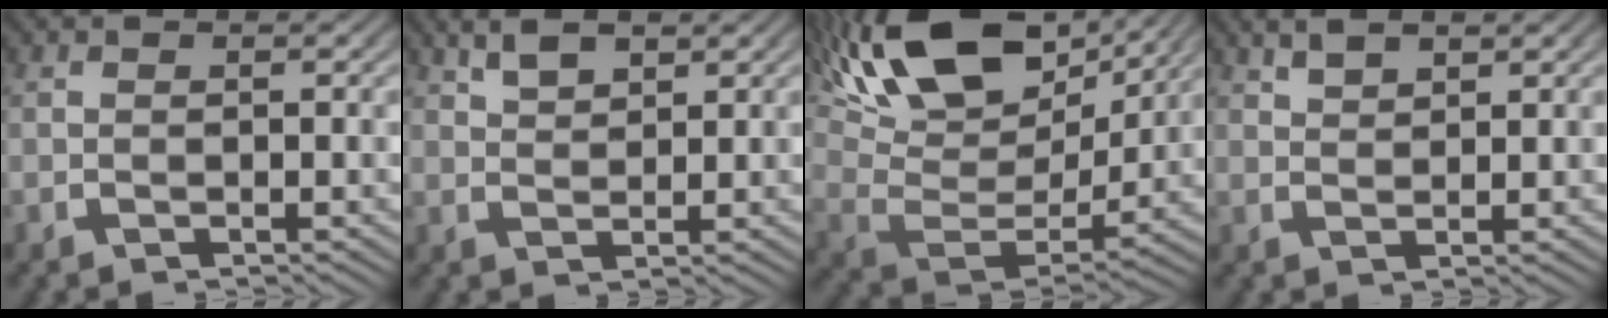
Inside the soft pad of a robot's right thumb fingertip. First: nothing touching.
{"total": 3.2, "force": [2.6, 1.1, 1.6], "torque": [-0.020, 0.005, 0.049]}
{"total": 12.1, "force": [5.4, 6.3, 8.8], "torque": [-0.180, -0.003, 0.089]}
{"total": 2.5, "force": [2.2, 0.7, 0.9], "torque": [-0.009, 0.005, 0.042]}